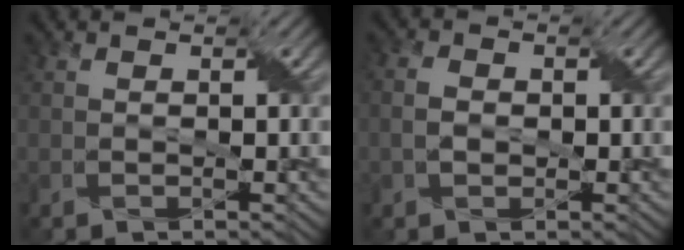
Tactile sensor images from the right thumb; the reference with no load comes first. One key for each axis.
{"total": 2.4, "fx": -0.2, "fy": 1.8, "fz": 1.6, "tx": -0.040, "ty": 0.004, "tz": -0.006}